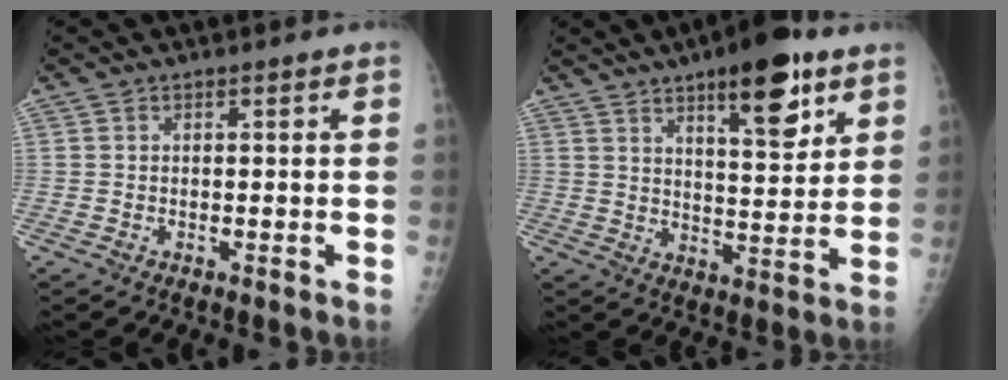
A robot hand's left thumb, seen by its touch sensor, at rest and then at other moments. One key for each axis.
{"total": 13.7, "fx": 7.7, "fy": 4.5, "fz": 10.4, "tx": -0.124, "ty": -0.041, "tz": 0.113}